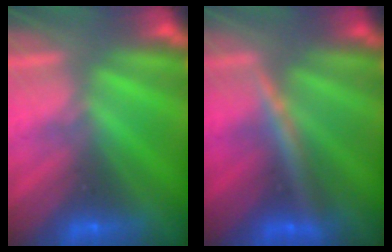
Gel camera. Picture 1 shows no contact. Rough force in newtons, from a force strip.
{"total": 2.4}